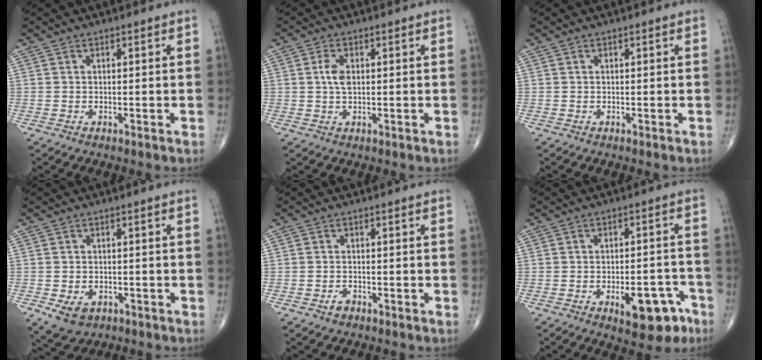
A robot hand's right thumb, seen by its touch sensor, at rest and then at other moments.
{"total": 3.2, "force": [0.5, 1.7, 2.6], "torque": [-0.052, 0.001, 0.008]}
{"total": 0.0}
{"total": 5.2, "force": [-2.2, 3.7, 2.9], "torque": [-0.046, 0.004, -0.026]}
{"total": 1.5, "force": [-1.1, 0.9, 0.6], "torque": [-0.008, 0.006, -0.019]}
{"total": 10.3, "force": [-5.2, 4.7, 7.6], "torque": [-0.080, 0.036, -0.062]}